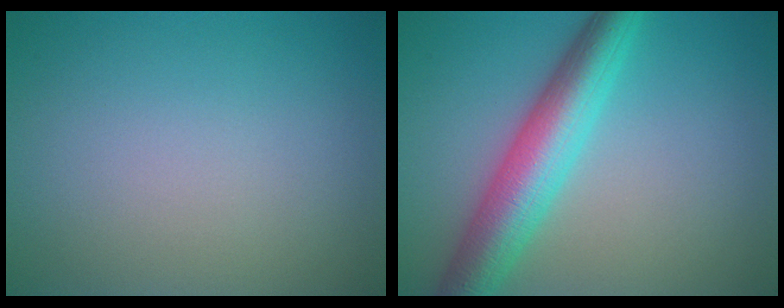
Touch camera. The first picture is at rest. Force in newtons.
{"total": 6.9, "press": 6.9, "slide": 0.1}